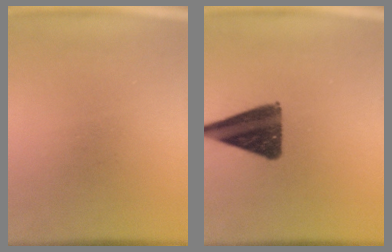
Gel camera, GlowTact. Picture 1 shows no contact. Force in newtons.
{"total": 13.2}